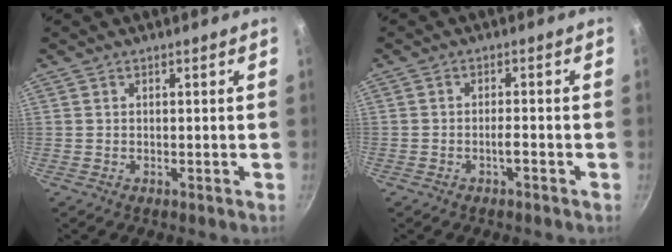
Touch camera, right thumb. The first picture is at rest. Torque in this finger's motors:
{"motor_torque": [4.18, 0.83, 1.14, -1.64, 0.18]}